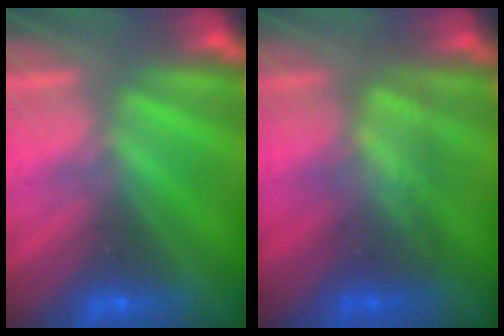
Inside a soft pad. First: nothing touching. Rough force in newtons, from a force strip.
{"total": 3.4}